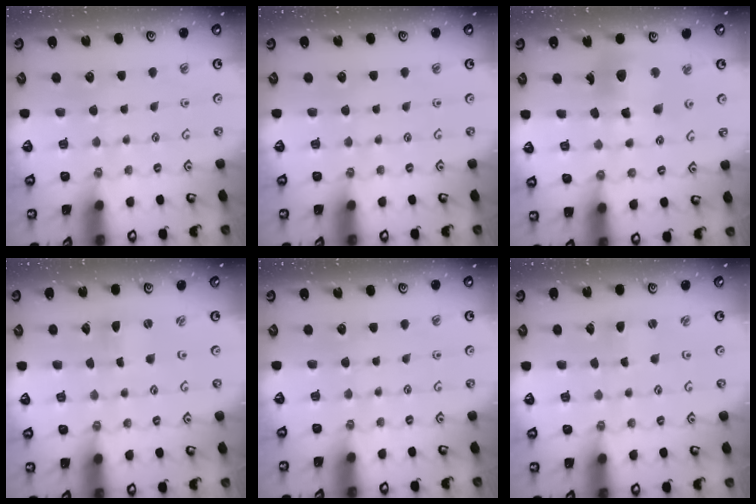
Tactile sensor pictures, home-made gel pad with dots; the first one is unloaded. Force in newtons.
{"total": 0.0}
{"total": 12.1, "press": 12.0, "slide": 1.2}
{"total": 0.0}
{"total": 0.0}
{"total": 2.0, "press": 2.0, "slide": 0.4}